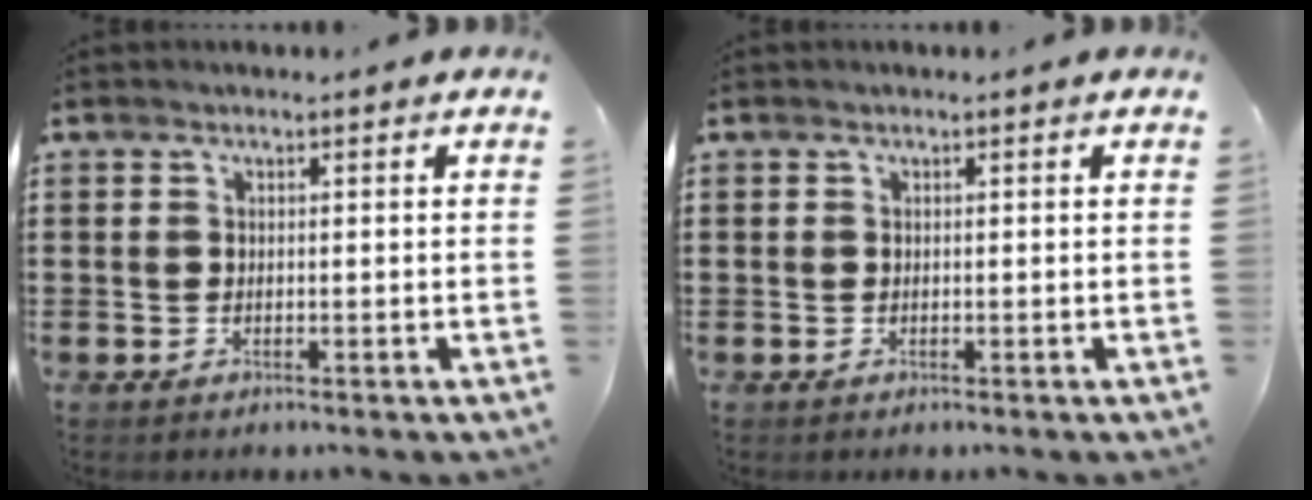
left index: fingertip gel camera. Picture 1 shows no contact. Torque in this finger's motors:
{"motor_torque": [0.00, 0.00, -0.02, -0.01]}